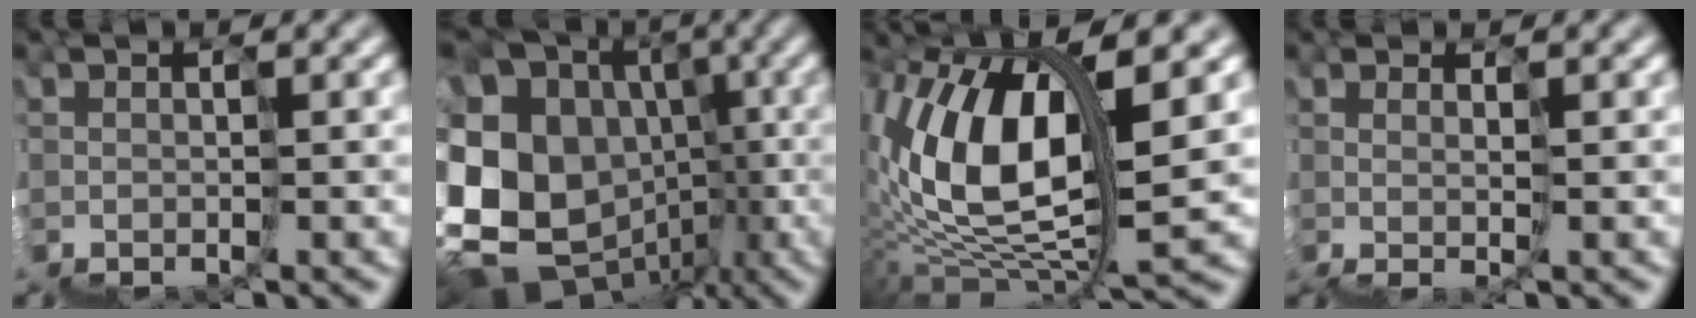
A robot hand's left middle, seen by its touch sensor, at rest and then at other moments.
{"total": 14.9, "force": [-2.8, 13.6, 5.4], "torque": [-0.131, 0.021, -0.061]}
{"total": 6.4, "force": [2.5, 2.6, 5.3], "torque": [-0.124, 0.020, 0.039]}
{"total": 0.7, "force": [0.3, -0.4, 0.5], "torque": [0.012, 0.010, 0.006]}